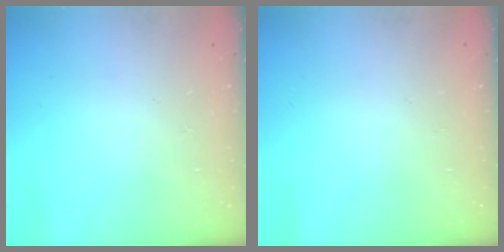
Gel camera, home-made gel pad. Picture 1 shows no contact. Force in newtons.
{"total": 0.0}